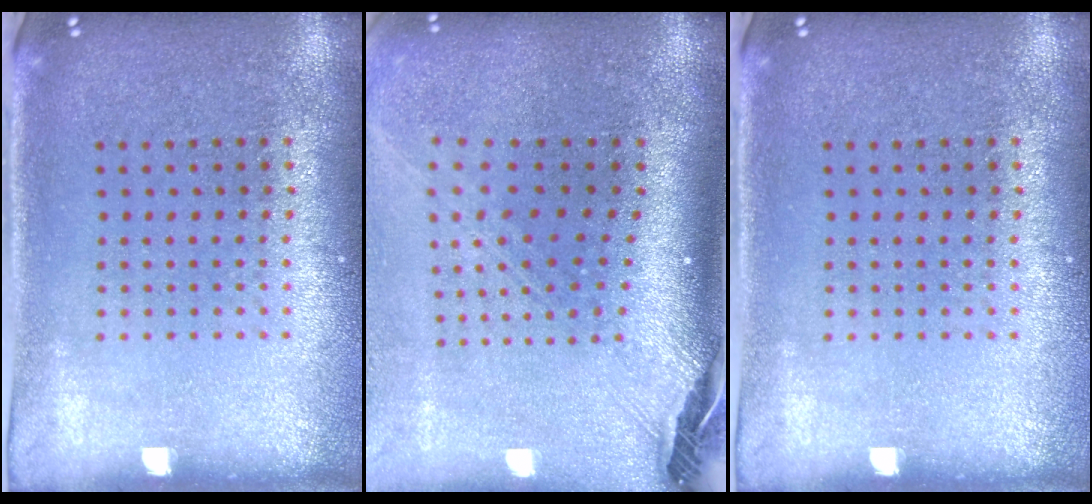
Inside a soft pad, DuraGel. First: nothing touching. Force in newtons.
{"total": 3.0, "press": 2.1, "slide": 2.0}
{"total": 0.0}